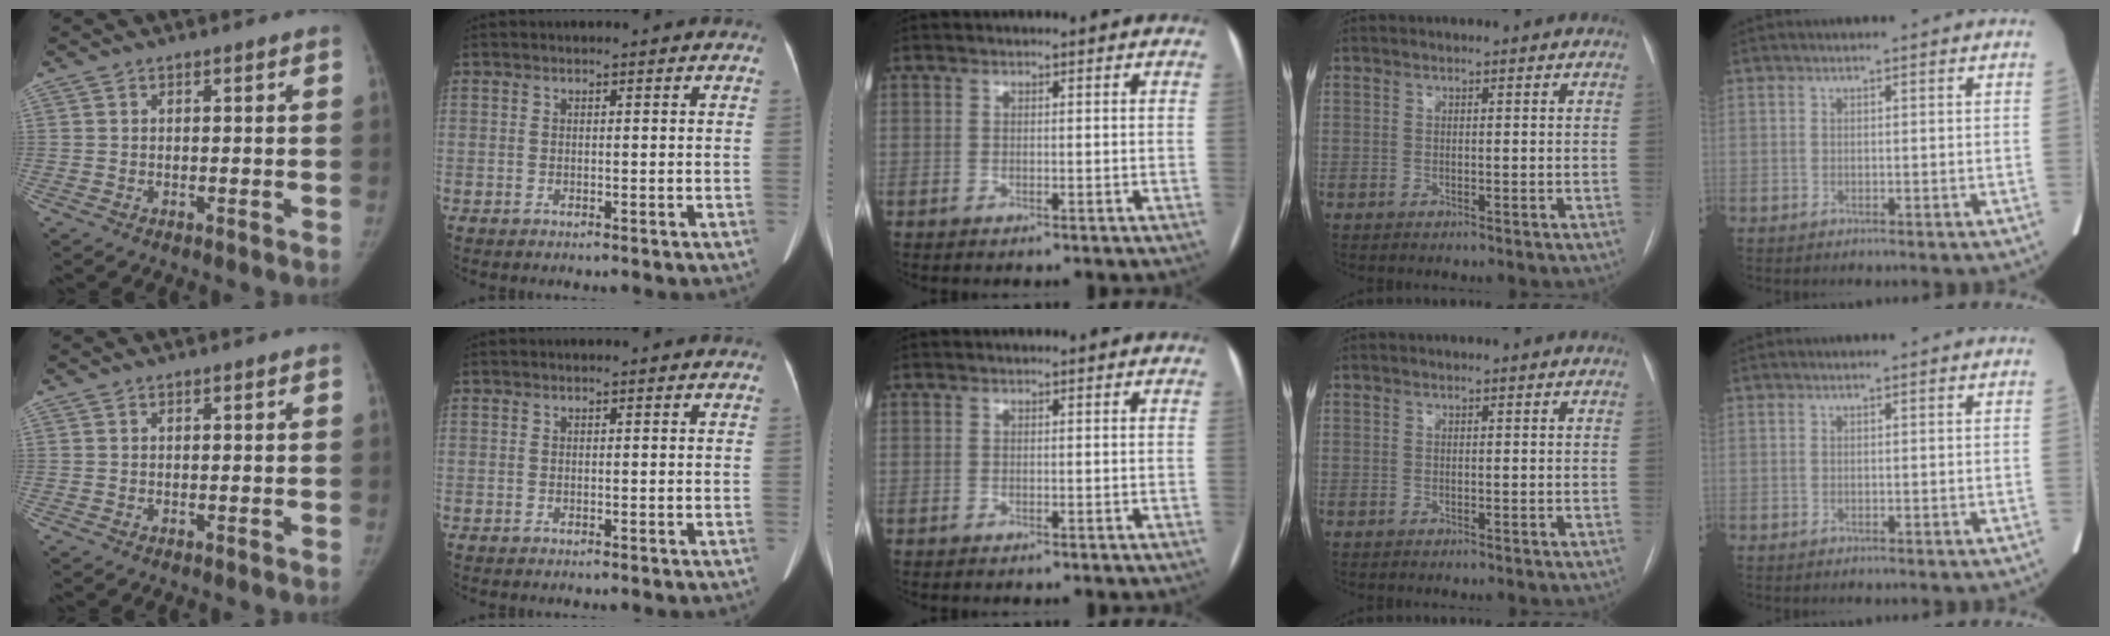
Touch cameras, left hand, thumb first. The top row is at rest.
{}